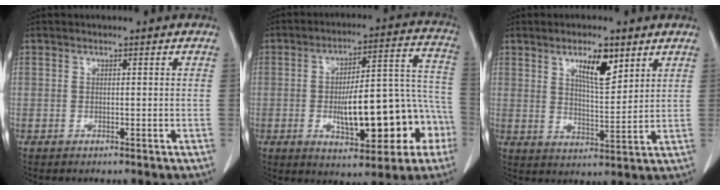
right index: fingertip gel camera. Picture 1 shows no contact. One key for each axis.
{"total": 17.9, "fx": -5.2, "fy": 6.0, "fz": 16.1, "tx": -0.202, "ty": 0.045, "tz": -0.062}
{"total": 7.3, "fx": 4.1, "fy": 1.9, "fz": 5.7, "tx": -0.099, "ty": -0.002, "tz": 0.072}